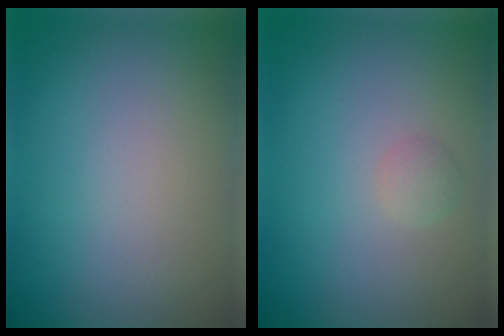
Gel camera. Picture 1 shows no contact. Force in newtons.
{"total": 0.9, "press": 0.9, "slide": 0.1}